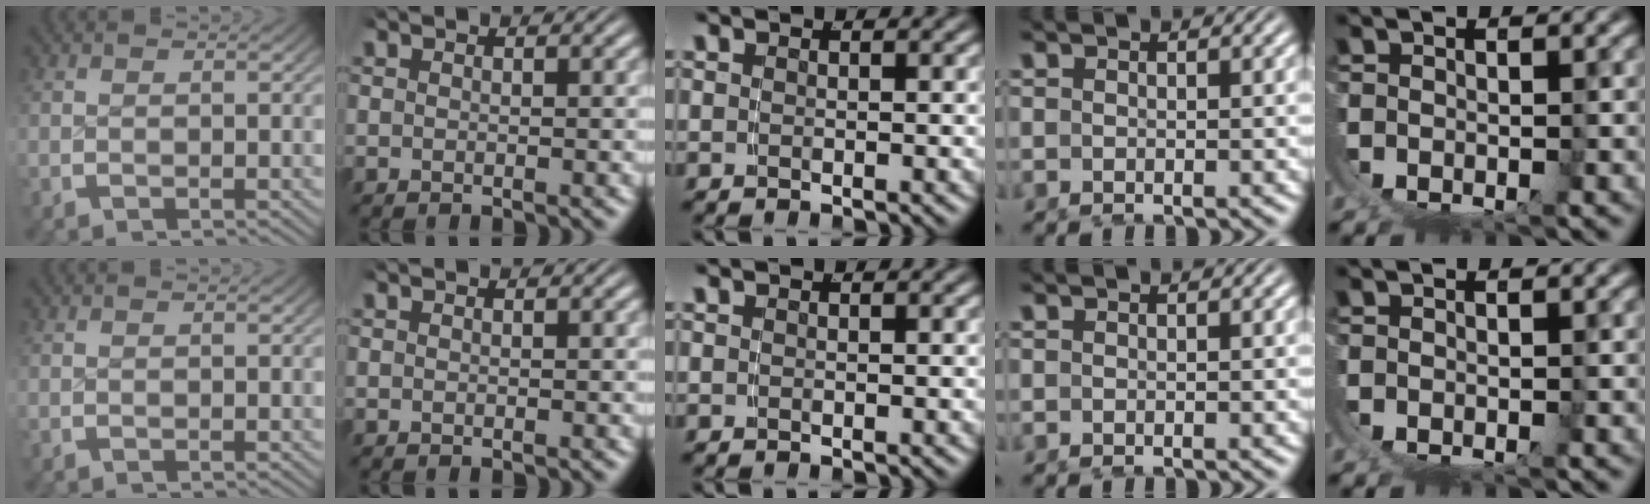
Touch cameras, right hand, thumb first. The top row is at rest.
{}